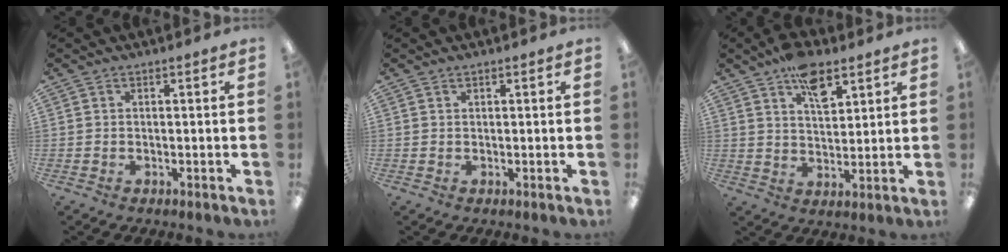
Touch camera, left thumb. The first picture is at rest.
{"total": 0.5, "force": [0.5, 0.2, 0.2], "torque": [-0.004, 0.003, 0.008]}
{"total": 9.6, "force": [5.8, 4.8, 5.9], "torque": [-0.089, -0.026, 0.102]}